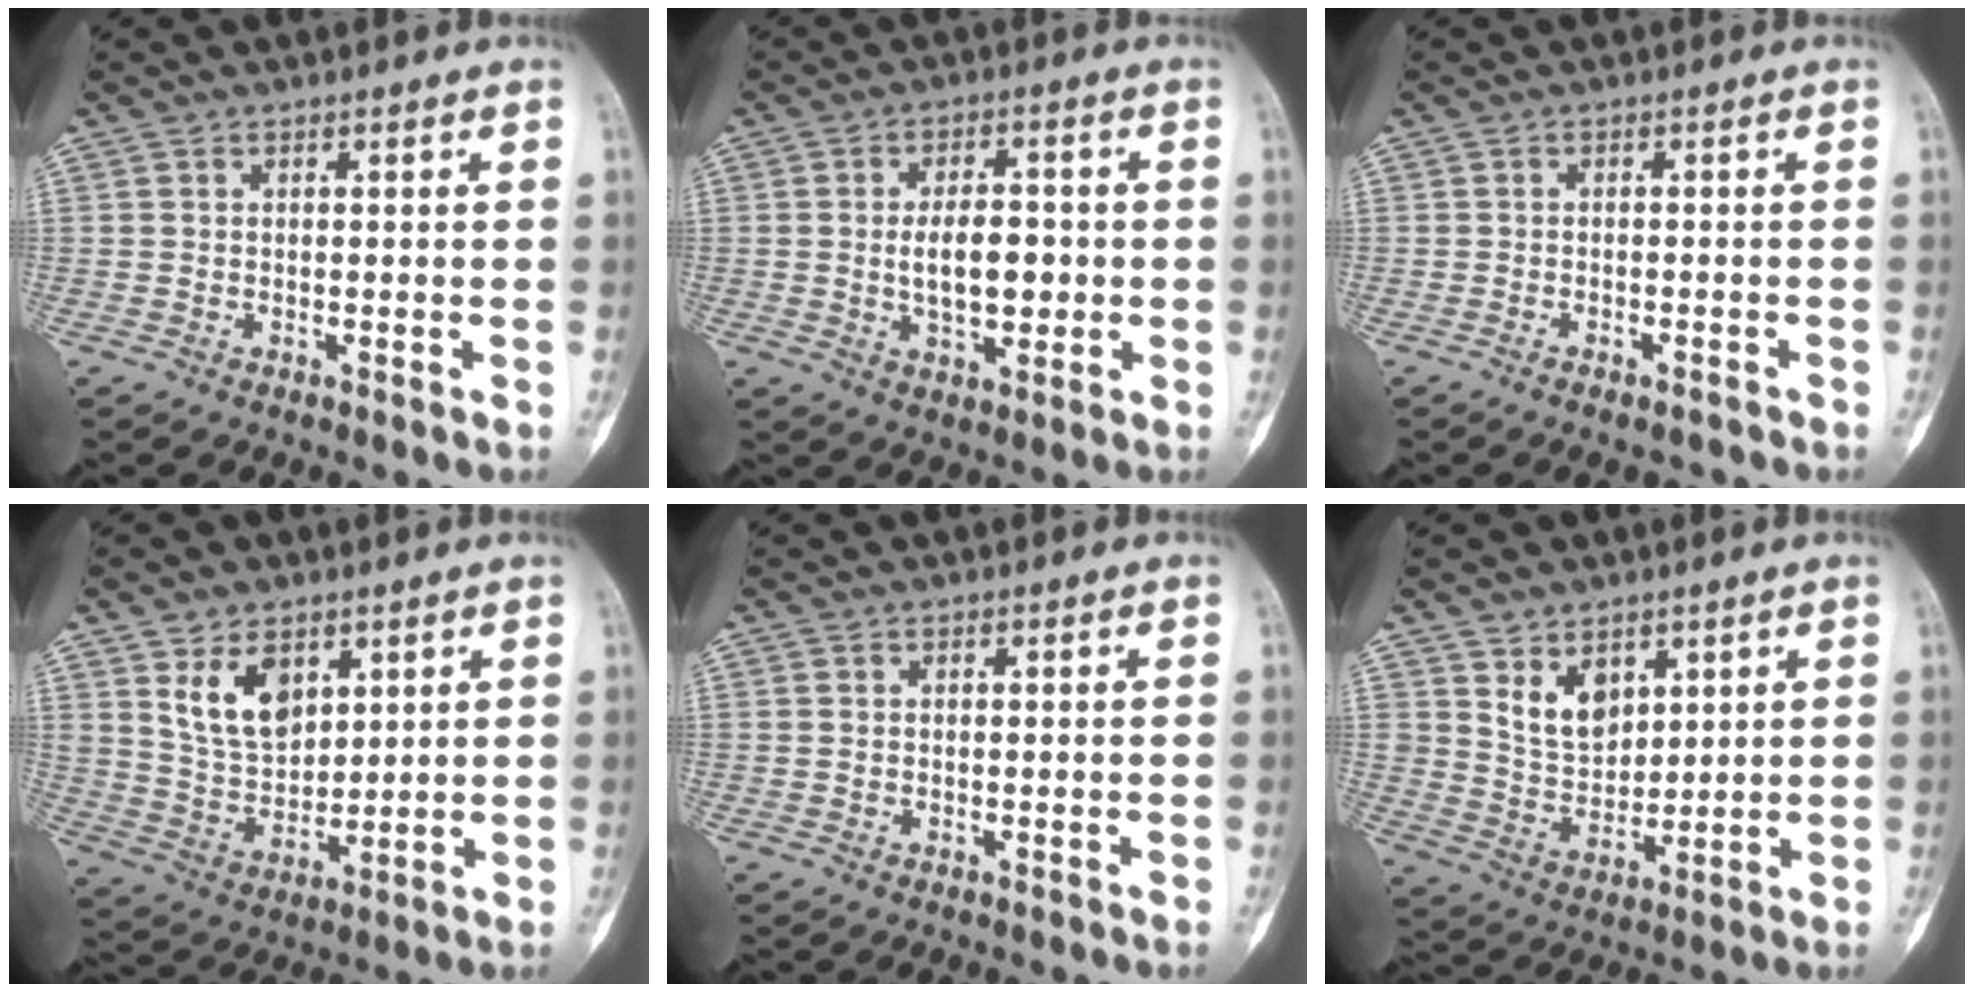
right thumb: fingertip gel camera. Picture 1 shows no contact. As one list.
[{"total": 8.3, "force": [-0.5, 4.6, 6.8], "torque": [-0.093, 0.004, -0.006]}, {"total": 2.4, "force": [-2.0, 0.7, 1.2], "torque": [-0.019, 0.009, -0.024]}, {"total": 9.9, "force": [4.8, 6.3, 5.9], "torque": [-0.076, -0.031, 0.103]}, {"total": 0.0}, {"total": 7.7, "force": [4.0, 5.3, 3.9], "torque": [-0.037, -0.034, 0.085]}]